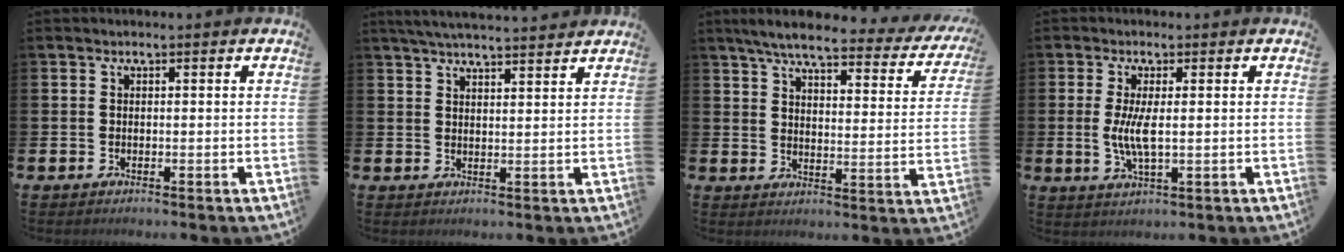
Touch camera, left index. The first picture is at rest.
{"total": 4.4, "force": [4.3, 0.0, 1.0], "torque": [-0.030, -0.015, 0.077]}
{"total": 6.2, "force": [5.2, 1.2, 3.2], "torque": [-0.073, -0.033, 0.079]}
{"total": 4.2, "force": [0.3, 1.2, 4.0], "torque": [-0.072, 0.002, 0.005]}